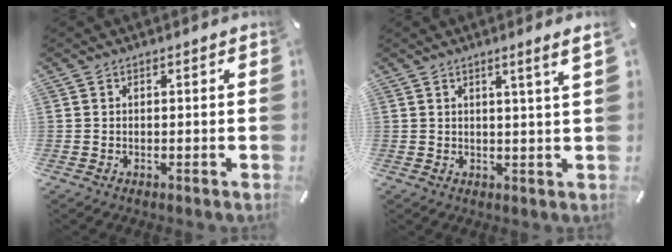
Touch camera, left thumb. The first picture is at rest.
{"total": 4.2, "force": [2.2, -0.4, 3.6], "torque": [-0.062, -0.009, 0.034]}